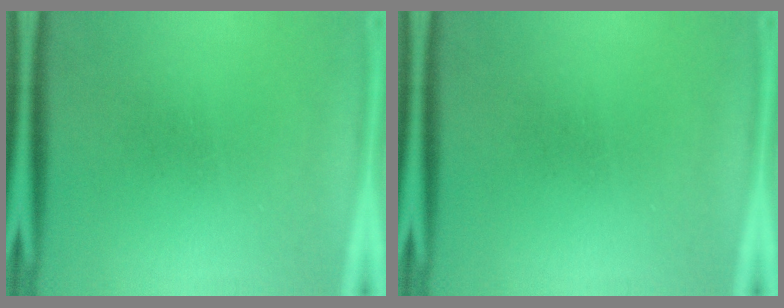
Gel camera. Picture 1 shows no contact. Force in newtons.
{"total": 0.0}